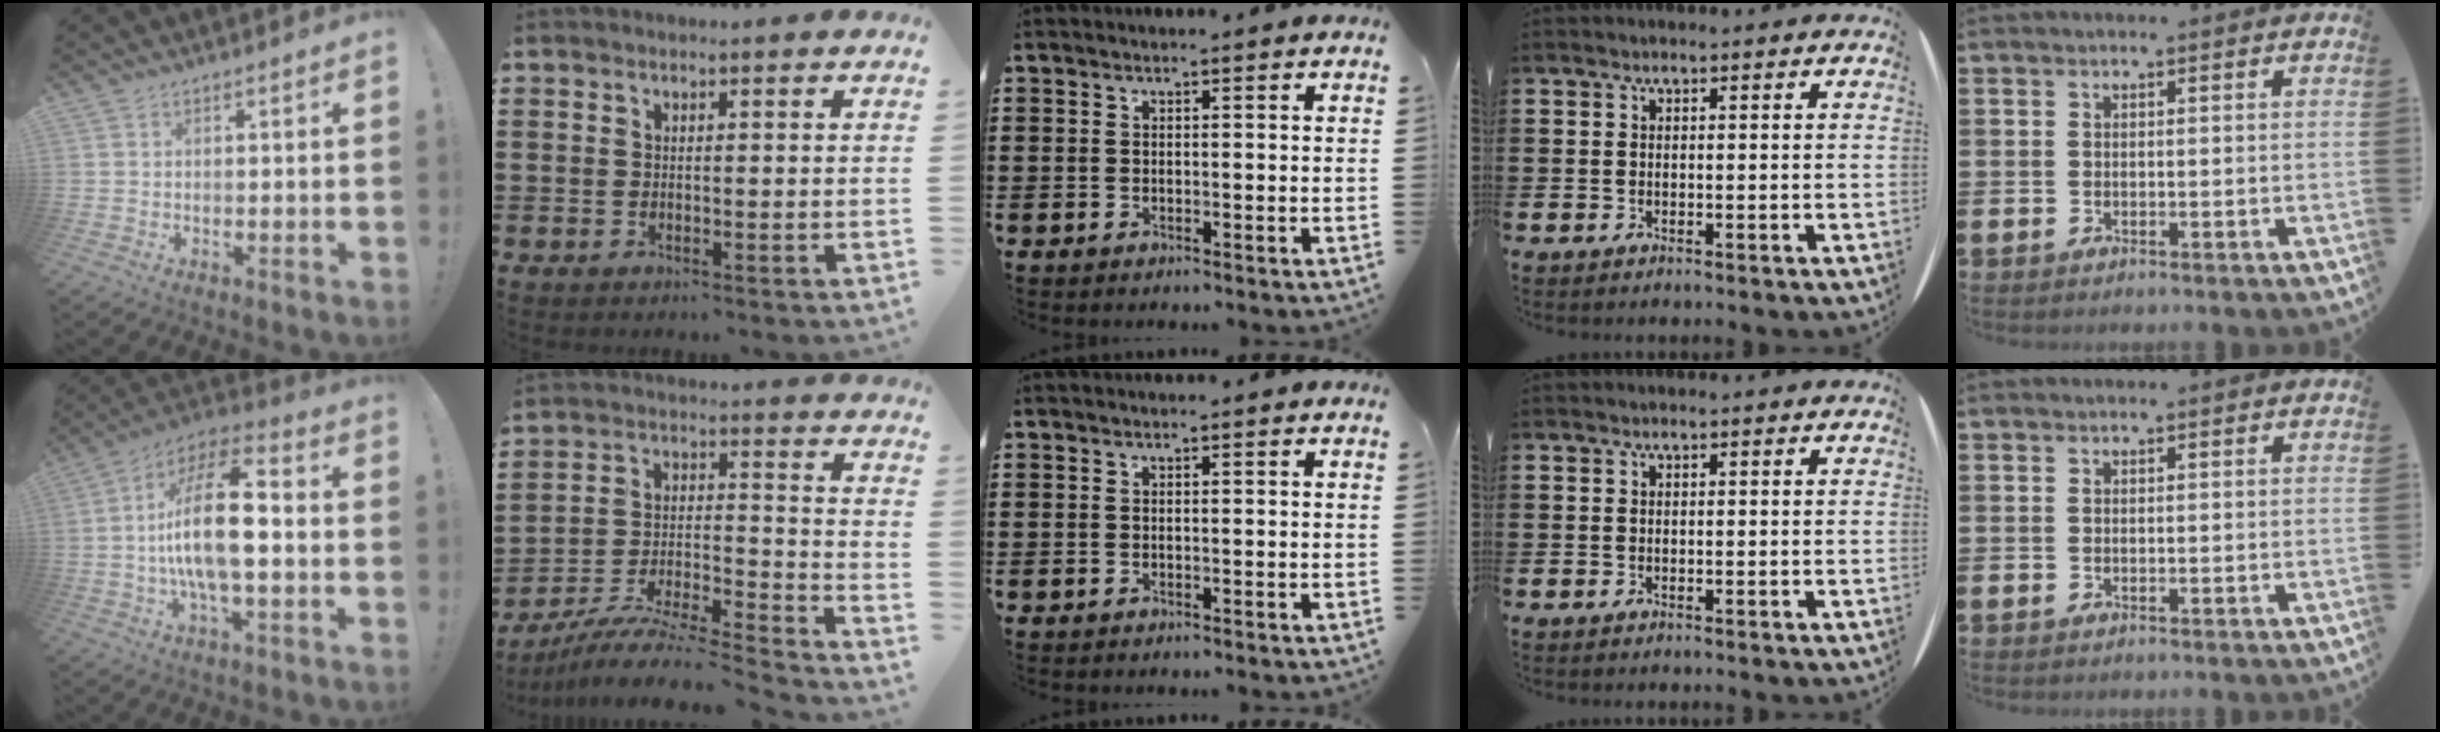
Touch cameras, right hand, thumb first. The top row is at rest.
{"thumb": {"total": 19.2, "force": [-1.3, 7.3, 17.7], "torque": [-0.327, 0.007, -0.027]}, "index": {"total": 8.4, "force": [-7.8, 0.2, 3.1], "torque": [-0.056, -0.004, -0.160]}}